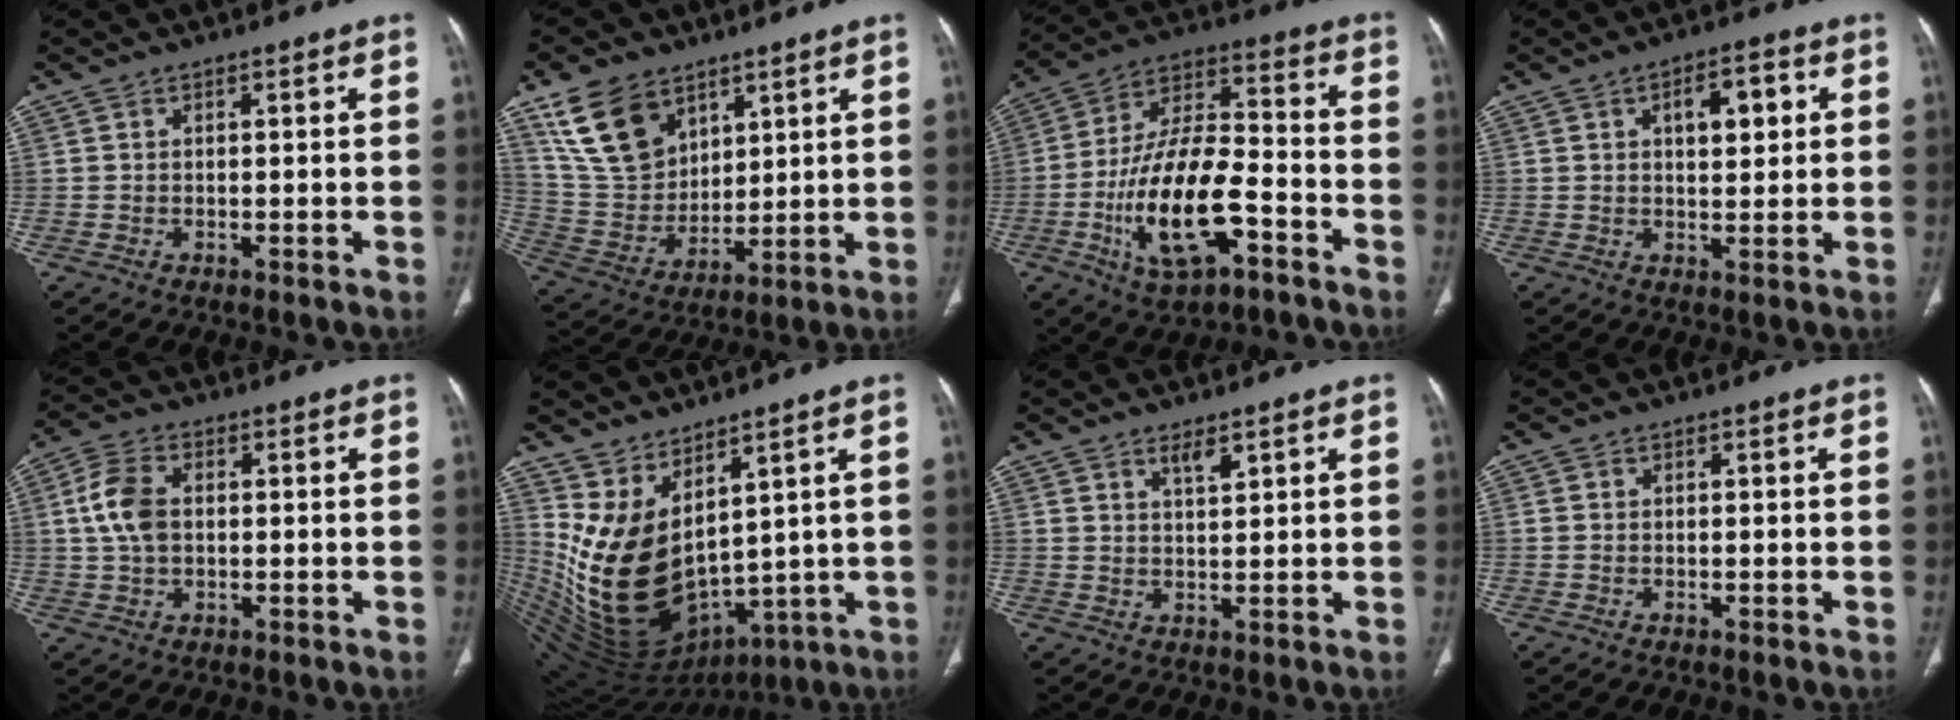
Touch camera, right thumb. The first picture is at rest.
{"total": 12.5, "force": [6.9, 8.4, 6.2], "torque": [-0.092, -0.025, 0.144]}
{"total": 18.6, "force": [-6.3, 8.1, 15.6], "torque": [-0.290, 0.038, -0.107]}
{"total": 6.8, "force": [2.0, 3.3, 5.6], "torque": [-0.066, 0.001, 0.029]}
{"total": 7.3, "force": [0.7, 4.8, 5.5], "torque": [-0.112, 0.014, 0.013]}
{"total": 16.0, "force": [5.4, 8.4, 12.4], "torque": [-0.205, -0.062, 0.139]}
{"total": 2.6, "force": [1.9, 0.7, 1.6], "torque": [-0.021, -0.016, 0.037]}
{"total": 0.0}